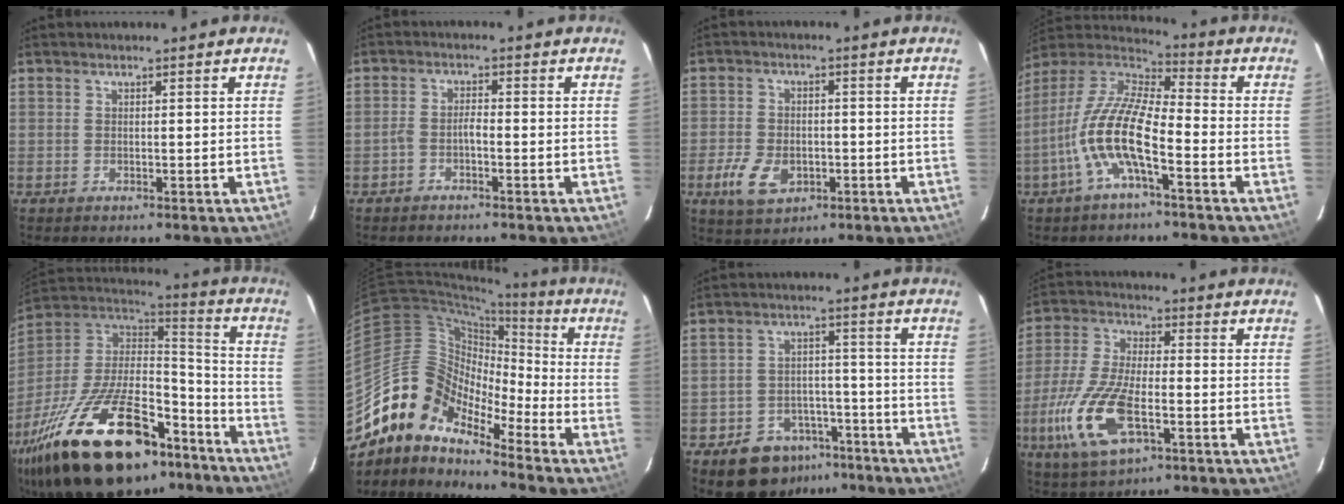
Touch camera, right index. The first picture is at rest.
{"total": 2.1, "force": [-1.4, 0.5, 1.5], "torque": [-0.039, 0.008, -0.030]}
{"total": 8.5, "force": [-3.4, 5.5, 5.5], "torque": [-0.132, -0.004, -0.055]}
{"total": 14.0, "force": [-5.4, 3.8, 12.4], "torque": [-0.251, -0.002, -0.111]}
{"total": 35.5, "force": [-22.4, 15.6, 22.6], "torque": [-0.435, -0.020, -0.342]}
{"total": 13.6, "force": [-10.8, 6.3, 5.3], "torque": [-0.083, 0.023, -0.226]}
{"total": 10.6, "force": [-6.9, 7.4, 3.3], "torque": [-0.078, 0.031, -0.084]}
{"total": 16.0, "force": [-5.6, 6.8, 13.4], "torque": [-0.299, -0.015, -0.105]}